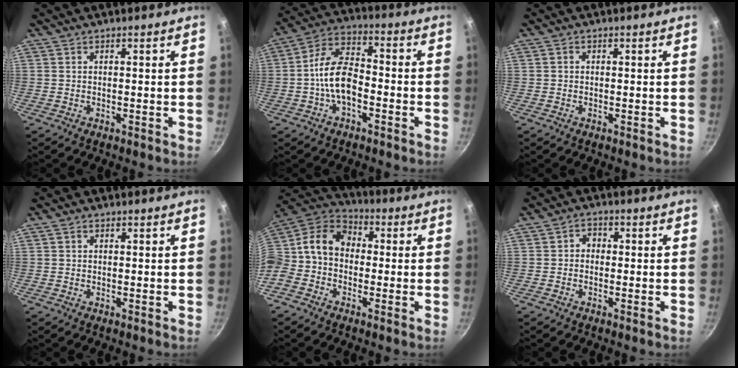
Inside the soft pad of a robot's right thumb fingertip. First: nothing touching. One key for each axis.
{"total": 10.8, "fx": -2.8, "fy": 6.2, "fz": 8.4, "tx": -0.136, "ty": 0.045, "tz": -0.062}
{"total": 0.6, "fx": 0.0, "fy": 0.6, "fz": 0.2, "tx": -0.003, "ty": 0.003, "tz": -0.001}
{"total": 1.0, "fx": 0.4, "fy": 0.8, "fz": 0.5, "tx": -0.006, "ty": 0.003, "tz": 0.006}
{"total": 13.2, "fx": -0.2, "fy": 10.5, "fz": 8.0, "tx": -0.133, "ty": 0.049, "tz": -0.029}
{"total": 2.4, "fx": -0.3, "fy": 2.1, "fz": 1.2, "tx": -0.006, "ty": 0.008, "tz": -0.009}